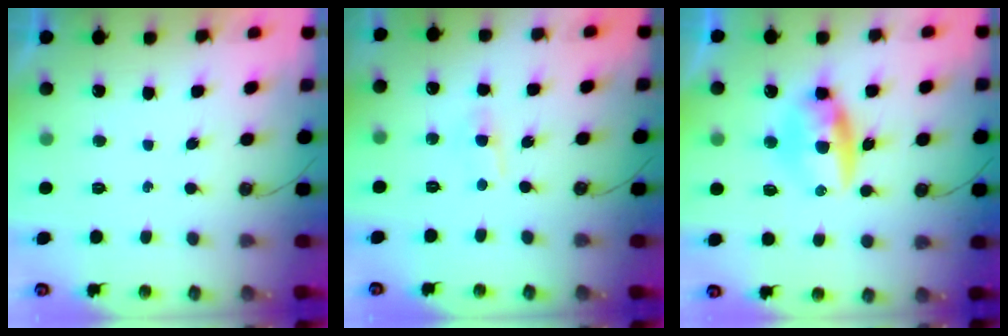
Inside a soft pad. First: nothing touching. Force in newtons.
{"total": 3.0, "press": 3.0, "slide": 0.4}
{"total": 9.0, "press": 8.5, "slide": 3.0}